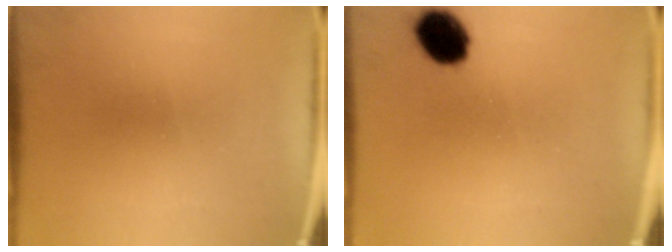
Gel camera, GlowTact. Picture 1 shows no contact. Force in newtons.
{"total": 9.1}